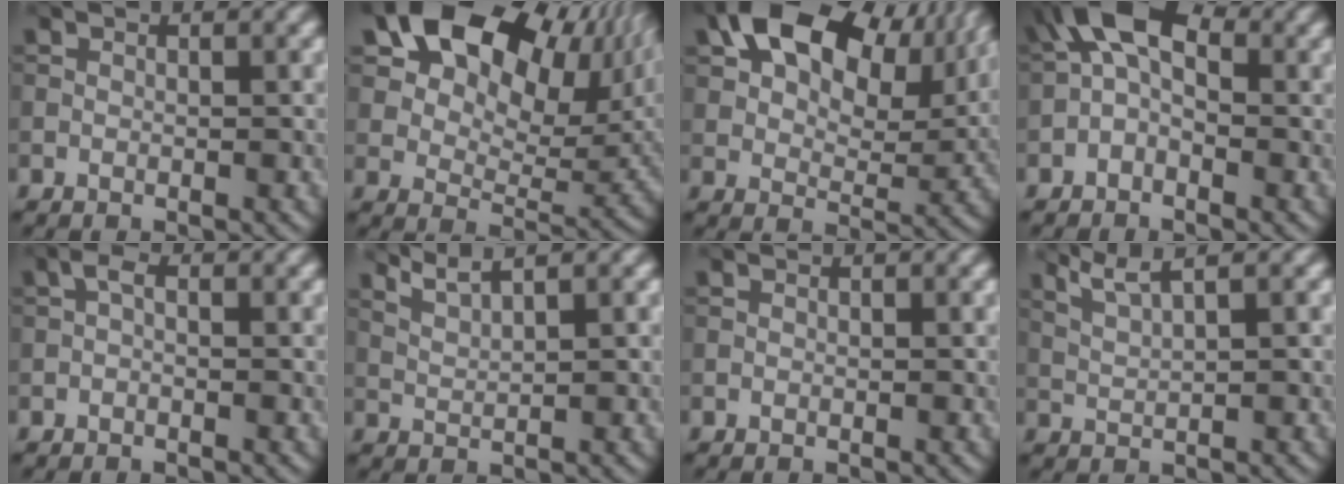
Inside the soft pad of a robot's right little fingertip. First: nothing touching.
{"total": 18.4, "force": [8.5, 11.1, 12.0], "torque": [-0.183, 0.041, 0.146]}
{"total": 16.5, "force": [7.7, 9.5, 11.1], "torque": [-0.174, 0.033, 0.115]}
{"total": 5.4, "force": [0.2, 3.1, 4.4], "torque": [-0.080, 0.023, -0.014]}
{"total": 1.1, "force": [-0.2, 0.6, 0.9], "torque": [-0.018, 0.004, -0.007]}
{"total": 3.1, "force": [2.5, 0.4, 1.7], "torque": [-0.030, 0.008, 0.046]}
{"total": 0.0}
{"total": 3.1, "force": [2.2, 0.4, 2.2], "torque": [-0.042, 0.006, 0.048]}